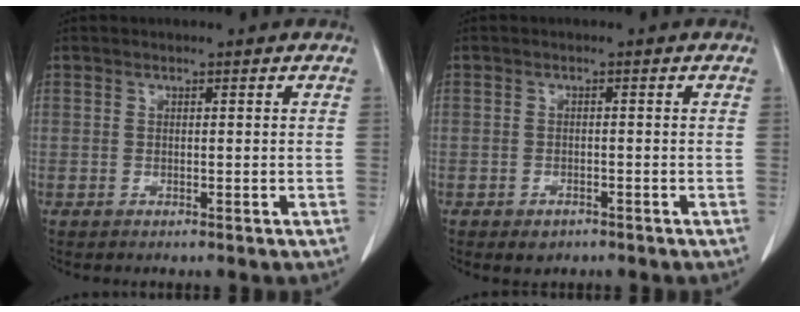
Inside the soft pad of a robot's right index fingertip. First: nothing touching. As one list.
[{"total": 2.1, "force": [-1.3, 1.3, 0.9], "torque": [-0.012, 0.002, -0.009]}]